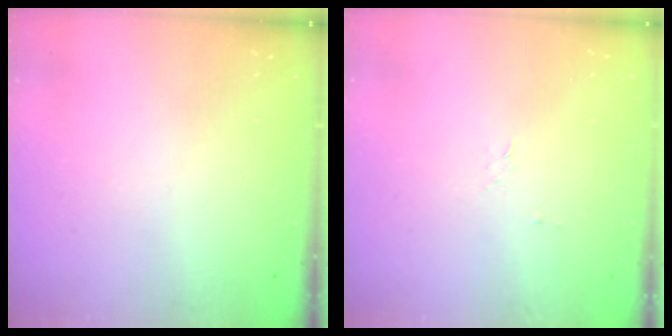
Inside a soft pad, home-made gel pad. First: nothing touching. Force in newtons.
{"total": 2.7, "press": 2.7, "slide": 0.3}